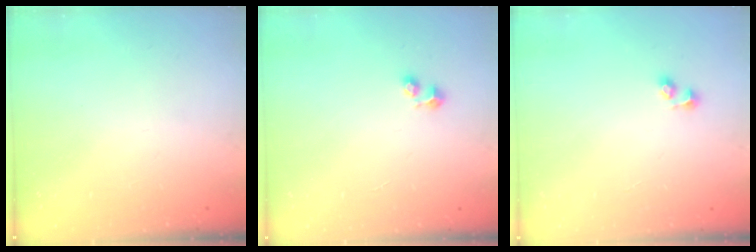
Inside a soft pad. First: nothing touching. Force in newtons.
{"total": 1.7, "press": 1.6, "slide": 0.6}
{"total": 2.6, "press": 2.3, "slide": 1.2}